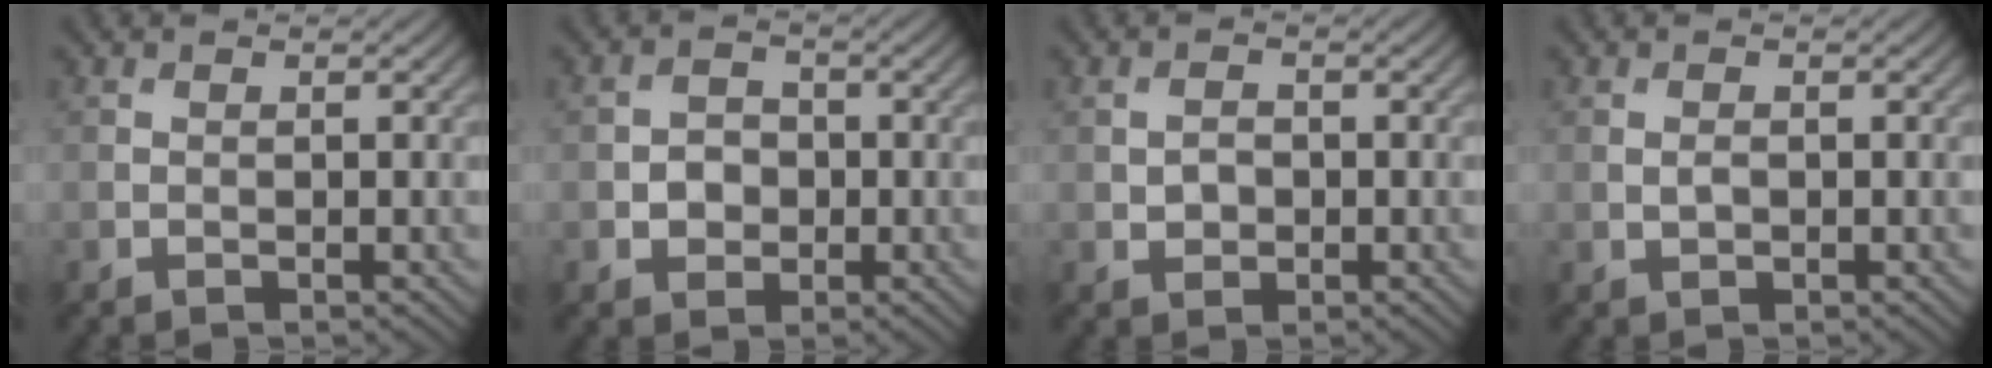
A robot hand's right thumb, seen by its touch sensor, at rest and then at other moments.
{"total": 2.8, "force": [-0.6, 2.4, 1.3], "torque": [-0.023, -0.001, -0.016]}
{"total": 1.7, "force": [-0.2, 1.3, 1.0], "torque": [-0.022, -0.002, -0.006]}
{"total": 0.9, "force": [0.0, 0.6, 0.7], "torque": [-0.016, -0.001, 0.000]}